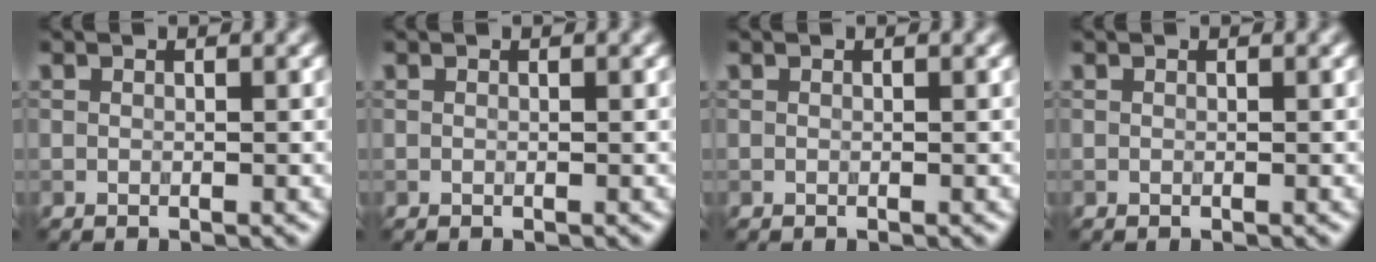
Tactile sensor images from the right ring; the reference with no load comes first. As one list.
[{"total": 0.0}, {"total": 0.0}, {"total": 0.0}]